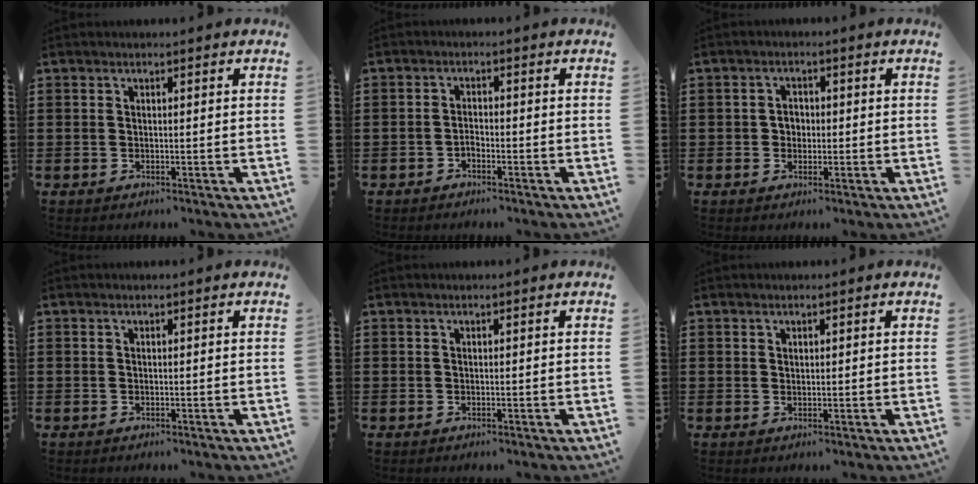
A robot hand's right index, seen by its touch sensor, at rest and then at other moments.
{"total": 1.1, "force": [-0.9, 0.6, 0.1], "torque": [-0.004, 0.002, -0.019]}
{"total": 1.7, "force": [-0.2, 1.4, 0.8], "torque": [-0.020, 0.006, -0.005]}
{"total": 0.0}
{"total": 0.0}
{"total": 0.6, "force": [0.6, 0.2, 0.0], "torque": [-0.002, 0.001, 0.012]}